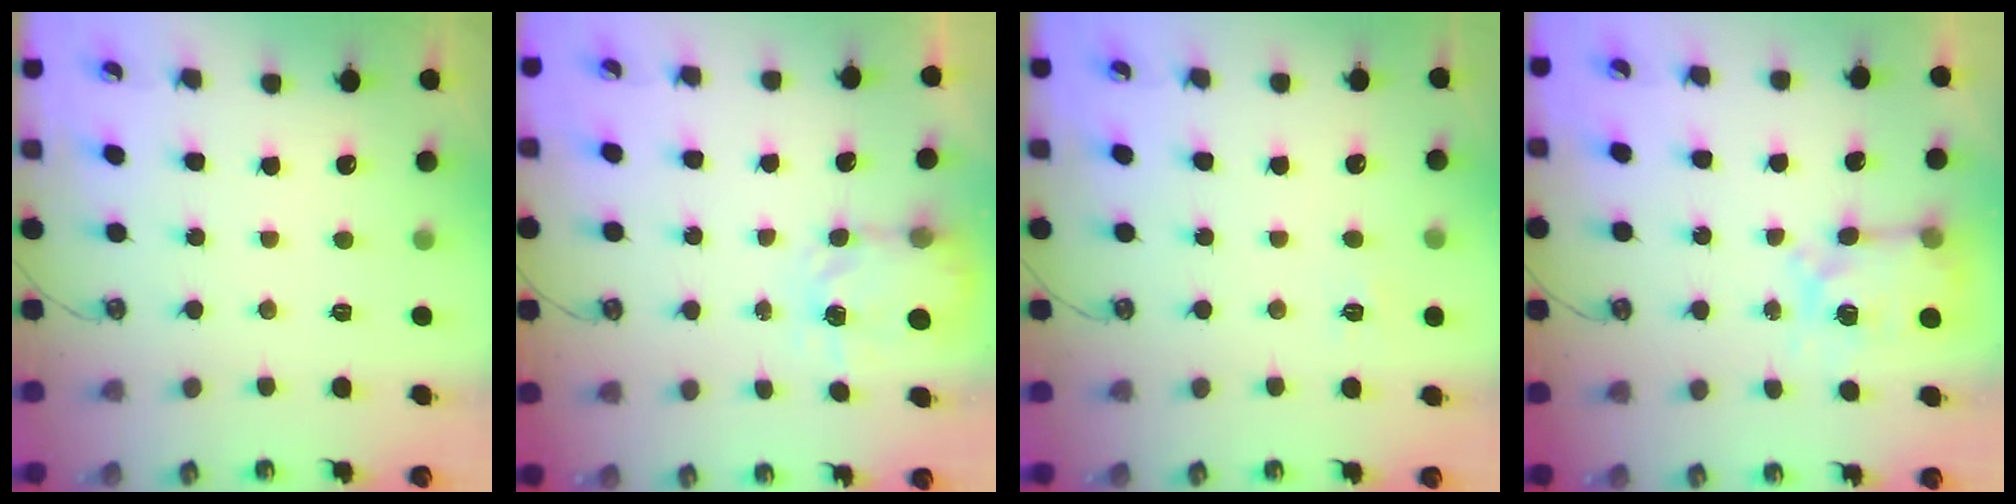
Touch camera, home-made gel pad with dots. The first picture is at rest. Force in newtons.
{"total": 4.0, "press": 4.0, "slide": 0.3}
{"total": 5.1, "press": 5.0, "slide": 0.6}
{"total": 7.2, "press": 7.1, "slide": 0.6}